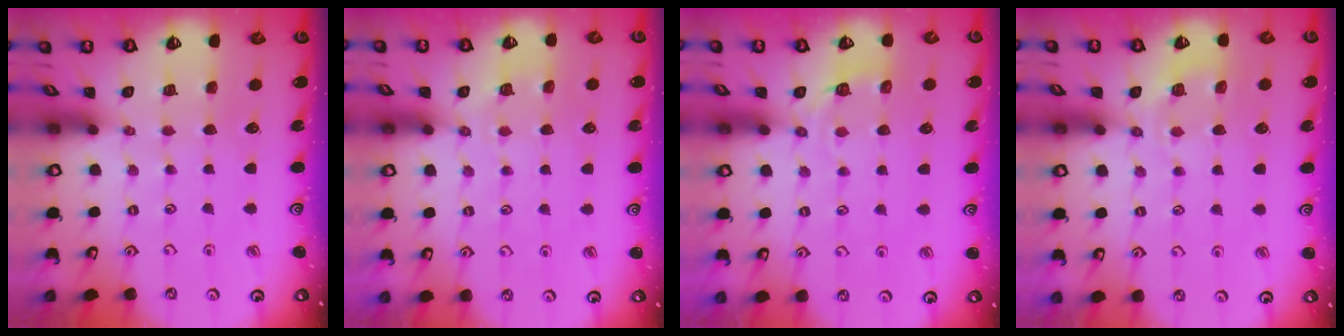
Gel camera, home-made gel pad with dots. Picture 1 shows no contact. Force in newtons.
{"total": 3.4, "press": 3.2, "slide": 1.1}
{"total": 3.6, "press": 2.8, "slide": 2.1}
{"total": 5.5, "press": 5.3, "slide": 1.5}